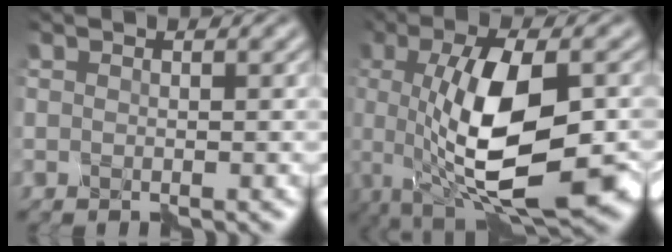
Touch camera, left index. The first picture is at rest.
{"total": 13.1, "force": [-1.2, 4.9, 12.1], "torque": [-0.191, -0.014, -0.020]}